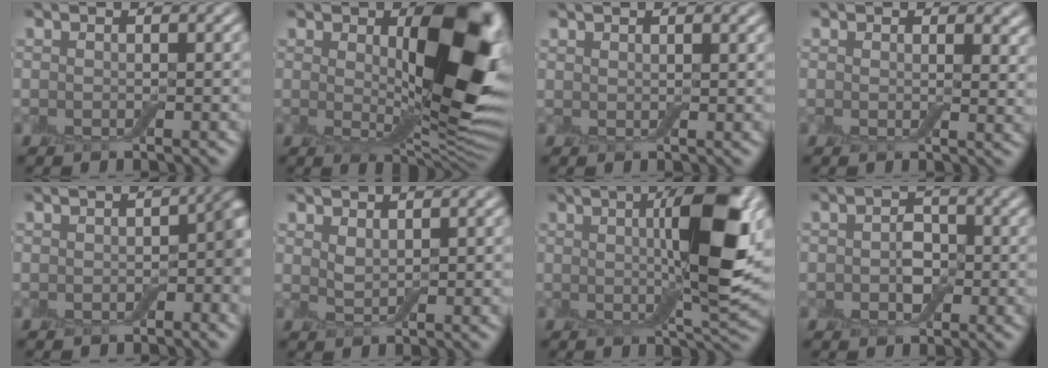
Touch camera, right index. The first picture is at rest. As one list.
[{"total": 10.9, "force": [1.9, 5.1, 9.5], "torque": [-0.122, -0.009, 0.044]}, {"total": 0.7, "force": [0.7, 0.2, 0.2], "torque": [-0.005, 0.000, 0.015]}, {"total": 2.2, "force": [1.0, 1.4, 1.3], "torque": [-0.018, -0.006, 0.014]}, {"total": 3.8, "force": [-0.5, 2.3, 2.9], "torque": [-0.032, -0.003, -0.013]}, {"total": 0.9, "force": [0.8, 0.2, 0.3], "torque": [-0.013, 0.000, 0.020]}, {"total": 8.9, "force": [2.1, 1.7, 8.4], "torque": [-0.124, 0.003, 0.036]}, {"total": 2.0, "force": [-0.2, 1.5, 1.3], "torque": [-0.023, 0.001, -0.007]}]